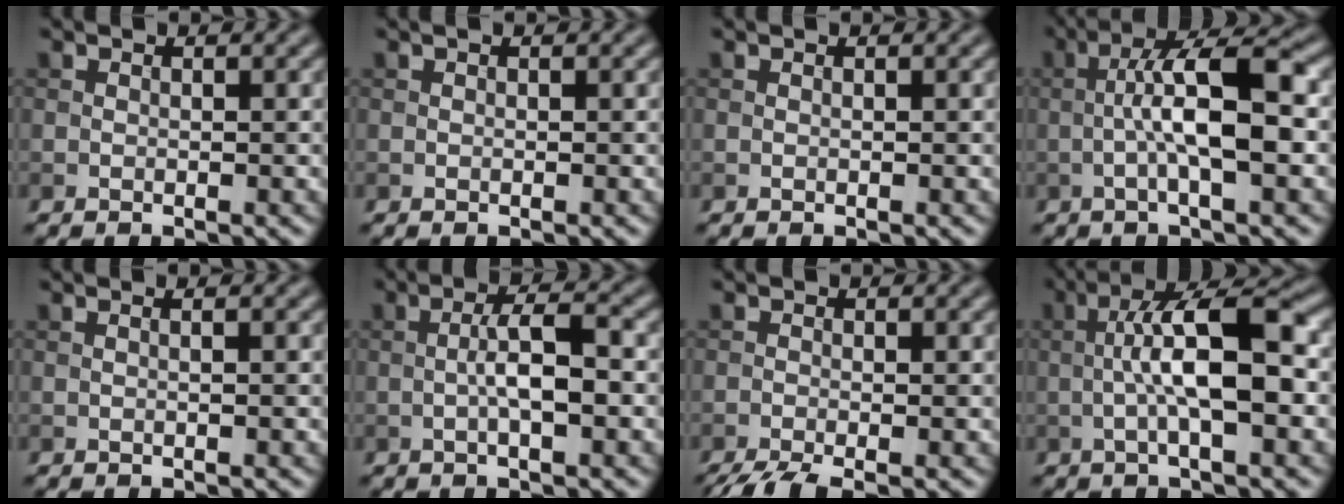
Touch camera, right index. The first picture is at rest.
{"total": 0.0}
{"total": 0.0}
{"total": 7.1, "force": [-0.8, 1.5, 6.9], "torque": [-0.118, 0.018, -0.018]}
{"total": 0.9, "force": [0.3, 0.3, 0.9], "torque": [-0.010, 0.002, -0.004]}
{"total": 3.9, "force": [-0.5, 0.9, 3.7], "torque": [-0.071, 0.007, -0.012]}
{"total": 3.5, "force": [-2.6, 0.6, 2.2], "torque": [-0.036, -0.008, -0.054]}
{"total": 7.8, "force": [-0.5, 1.9, 7.6], "torque": [-0.126, 0.019, -0.014]}